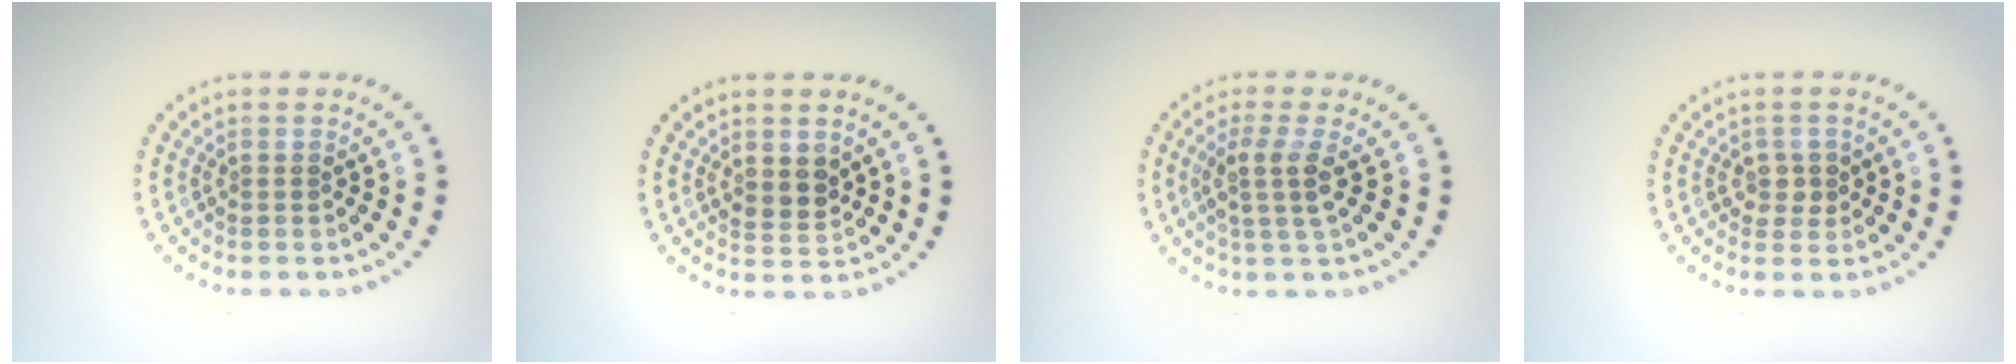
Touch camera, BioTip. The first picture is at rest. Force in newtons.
{"total": 1.9, "press": 1.7, "slide": 0.8}
{"total": 2.7, "press": 2.1, "slide": 1.6}
{"total": 1.5, "press": 1.4, "slide": 0.6}